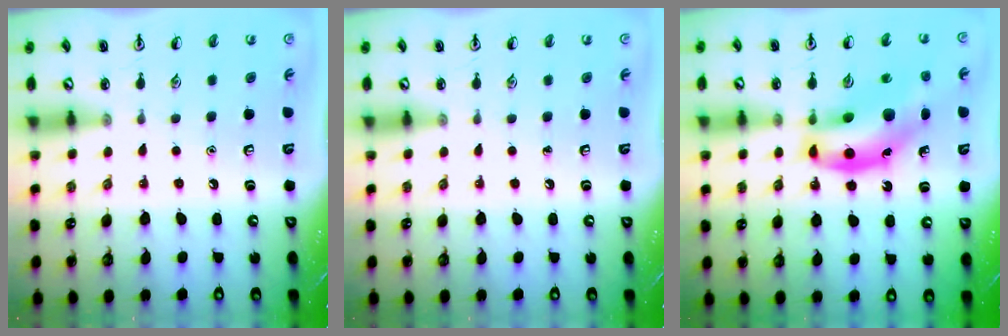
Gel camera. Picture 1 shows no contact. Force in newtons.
{"total": 0.0}
{"total": 17.1, "press": 16.5, "slide": 4.5}